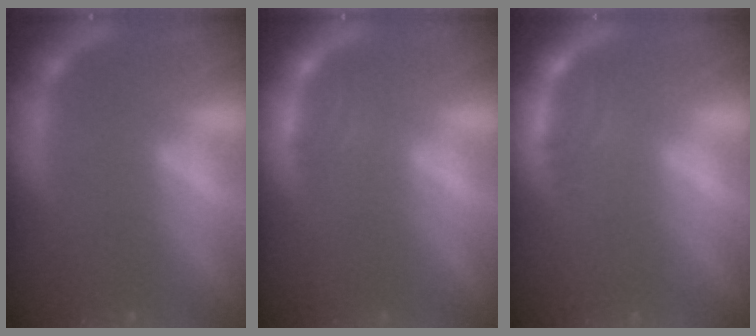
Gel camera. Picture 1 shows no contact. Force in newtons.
{"total": 2.0}
{"total": 2.5}